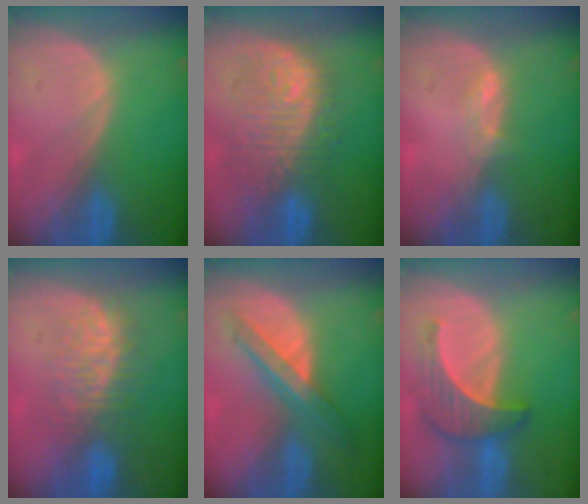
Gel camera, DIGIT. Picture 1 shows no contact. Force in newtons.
{"total": 10.4, "press": 10.1, "slide": 2.6}
{"total": 1.6, "press": 1.5, "slide": 0.6}
{"total": 7.8, "press": 7.4, "slide": 2.4}
{"total": 7.2, "press": 6.1, "slide": 3.8}
{"total": 6.4, "press": 6.4, "slide": 0.3}